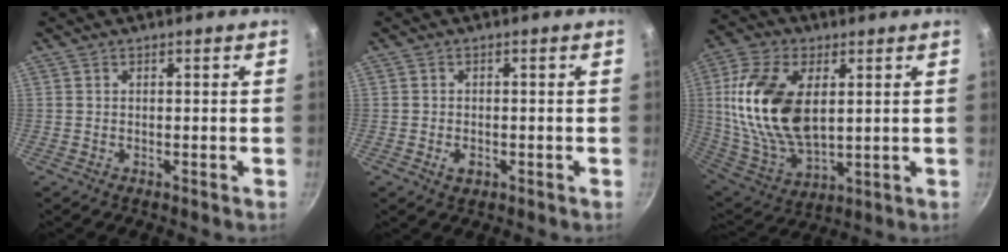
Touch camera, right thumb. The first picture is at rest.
{"total": 2.4, "force": [-0.9, 1.7, 1.5], "torque": [-0.023, 0.004, -0.014]}
{"total": 20.3, "force": [3.8, 11.6, 16.2], "torque": [-0.309, -0.015, 0.081]}